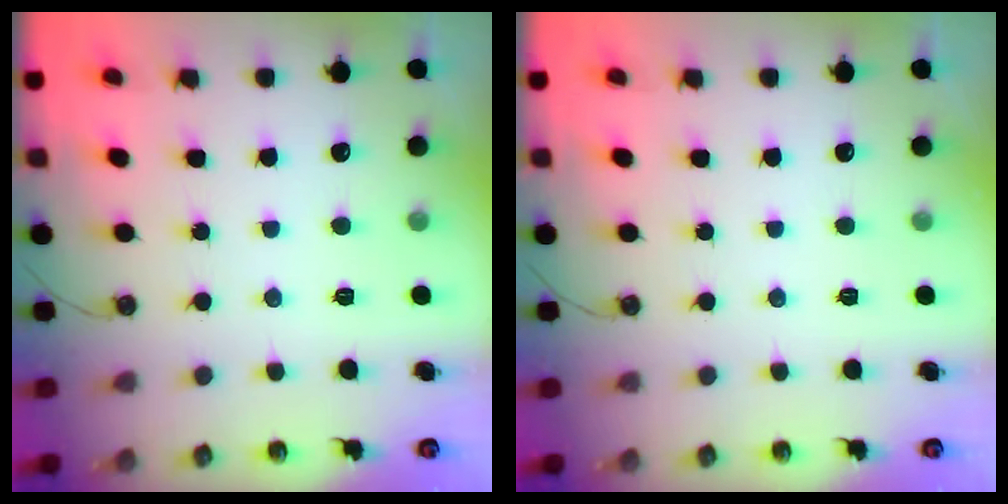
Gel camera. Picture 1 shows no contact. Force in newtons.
{"total": 0.0}